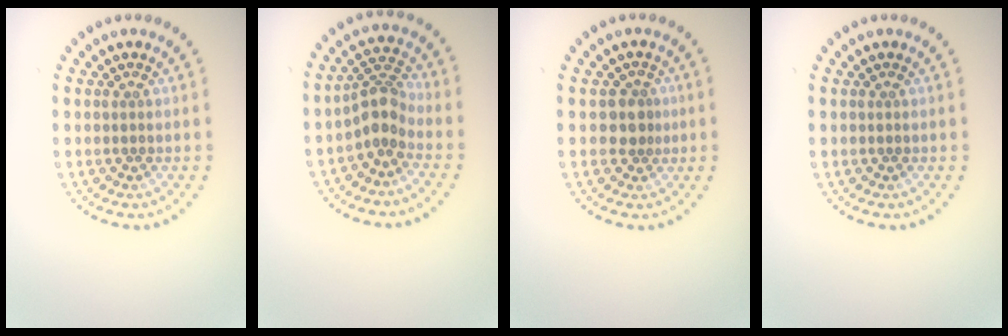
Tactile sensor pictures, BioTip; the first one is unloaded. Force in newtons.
{"total": 2.8, "press": 2.2, "slide": 1.8}
{"total": 2.0, "press": 1.7, "slide": 1.2}
{"total": 0.0}